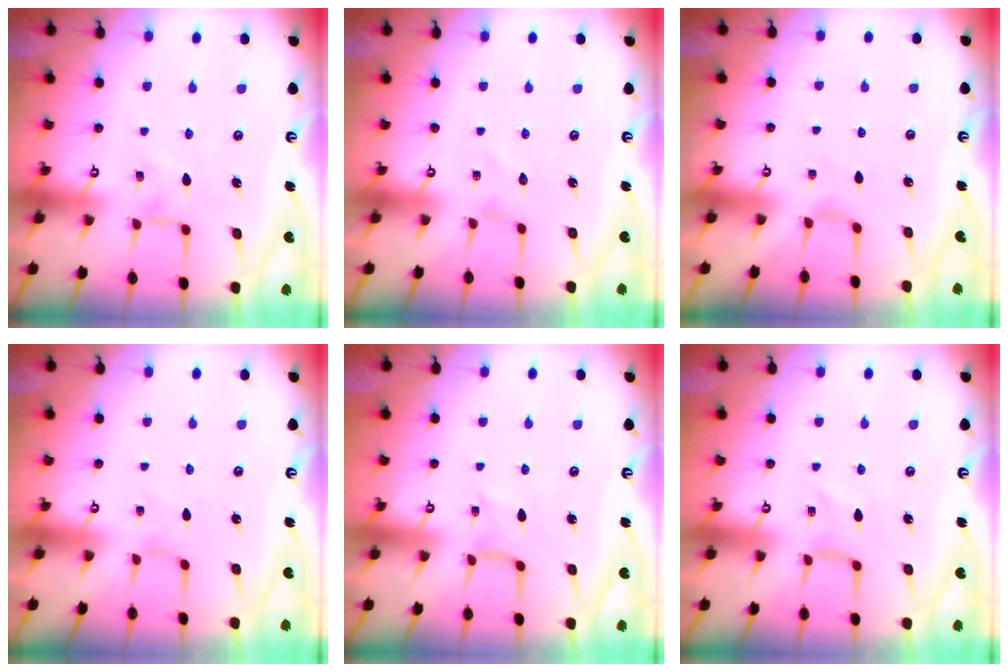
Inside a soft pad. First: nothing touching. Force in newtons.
{"total": 0.0}
{"total": 2.2, "press": 2.2, "slide": 0.5}
{"total": 0.6, "press": 0.6, "slide": 0.2}
{"total": 0.8, "press": 0.7, "slide": 0.2}
{"total": 0.0}